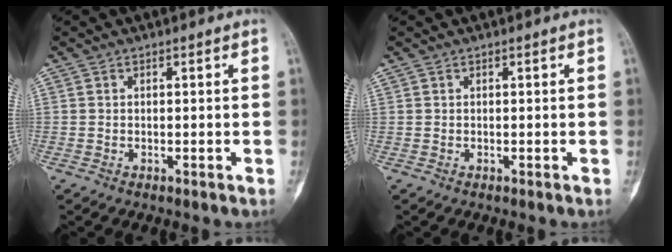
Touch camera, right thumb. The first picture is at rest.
{"total": 0.0}